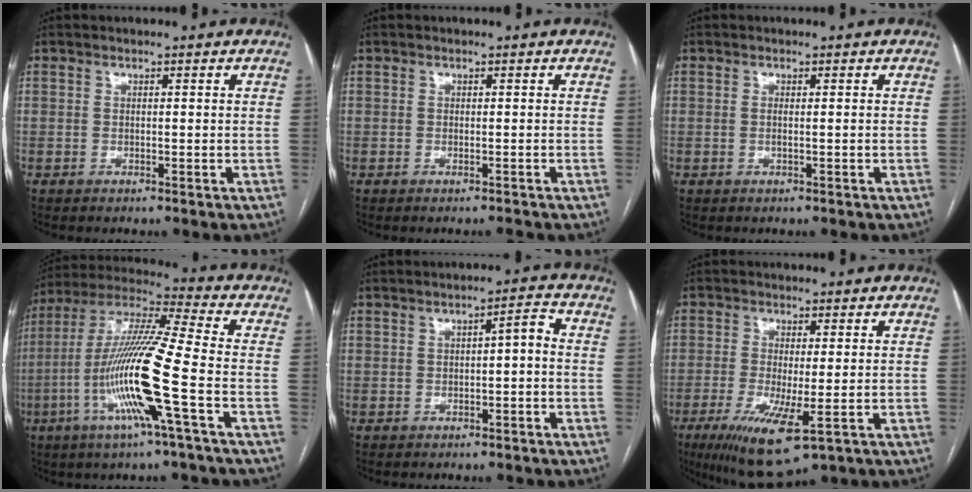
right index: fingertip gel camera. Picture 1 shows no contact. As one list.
[{"total": 0.8, "force": [-0.7, -0.4, -0.1], "torque": [-0.001, -0.003, -0.008]}, {"total": 1.0, "force": [-0.1, 0.0, 1.0], "torque": [-0.022, -0.001, 0.000]}, {"total": 17.0, "force": [-5.2, -0.8, 16.2], "torque": [-0.323, -0.009, -0.110]}, {"total": 2.7, "force": [-0.5, 0.7, 2.6], "torque": [-0.037, 0.016, -0.007]}, {"total": 10.0, "force": [-4.4, 1.7, 8.8], "torque": [-0.159, -0.030, -0.068]}]